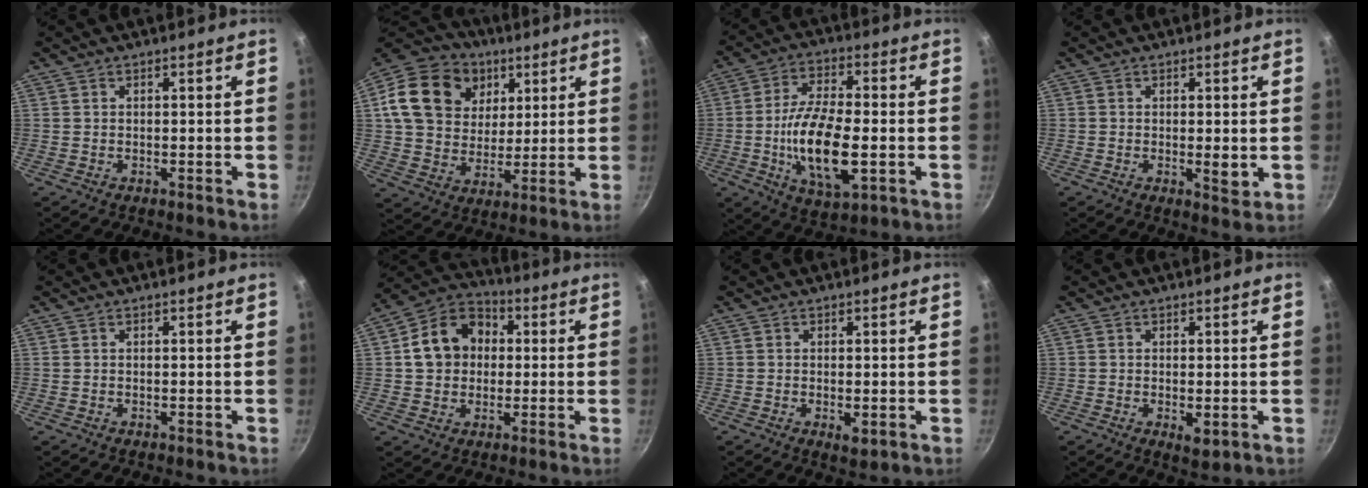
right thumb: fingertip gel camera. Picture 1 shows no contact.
{"total": 19.5, "force": [6.1, 15.6, 10.1], "torque": [-0.169, 0.004, 0.102]}
{"total": 15.7, "force": [-2.6, 6.4, 14.1], "torque": [-0.264, 0.008, -0.049]}
{"total": 2.8, "force": [-0.1, 0.9, 2.6], "torque": [-0.045, -0.011, 0.000]}
{"total": 0.0}
{"total": 12.8, "force": [1.6, 10.5, 7.2], "torque": [-0.092, 0.027, 0.011]}
{"total": 2.4, "force": [-0.5, 1.0, 2.1], "torque": [-0.037, -0.010, -0.005]}
{"total": 2.9, "force": [-0.5, 1.2, 2.6], "torque": [-0.044, -0.012, -0.004]}